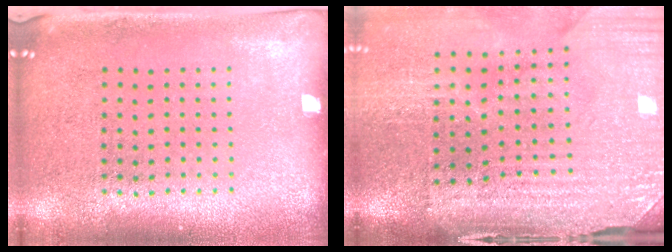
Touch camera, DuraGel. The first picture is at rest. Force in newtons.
{"total": 3.8, "press": 3.5, "slide": 1.4}